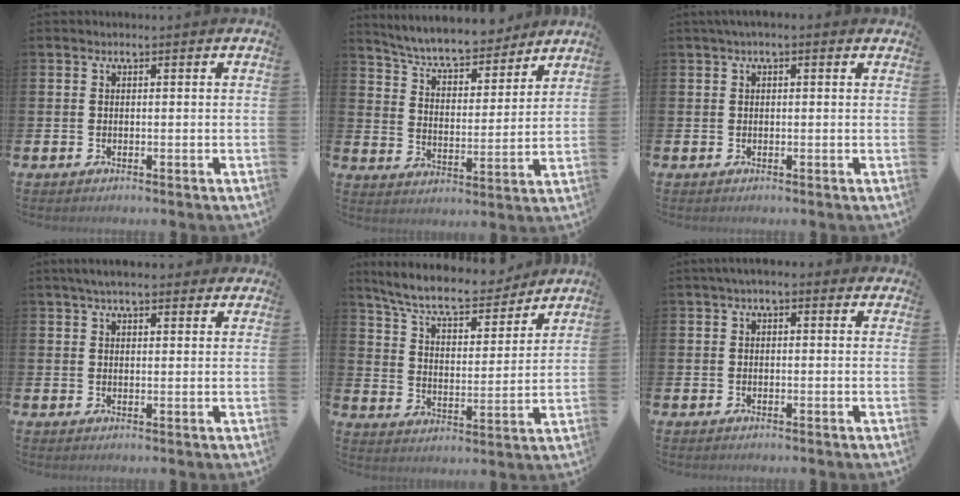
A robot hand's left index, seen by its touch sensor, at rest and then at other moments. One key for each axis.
{"total": 7.3, "fx": 6.9, "fy": 1.1, "fz": 2.0, "tx": -0.063, "ty": -0.050, "tz": 0.117}
{"total": 0.9, "fx": 0.5, "fy": 0.2, "fz": 0.7, "tx": -0.012, "ty": 0.004, "tz": 0.007}
{"total": 4.0, "fx": 3.5, "fy": 1.1, "fz": 1.7, "tx": -0.037, "ty": -0.005, "tz": 0.064}
{"total": 9.0, "fx": 8.3, "fy": 1.8, "fz": 3.2, "tx": -0.091, "ty": -0.055, "tz": 0.143}
{"total": 1.5, "fx": 1.0, "fy": 0.6, "fz": 0.9, "tx": -0.016, "ty": 0.006, "tz": 0.017}